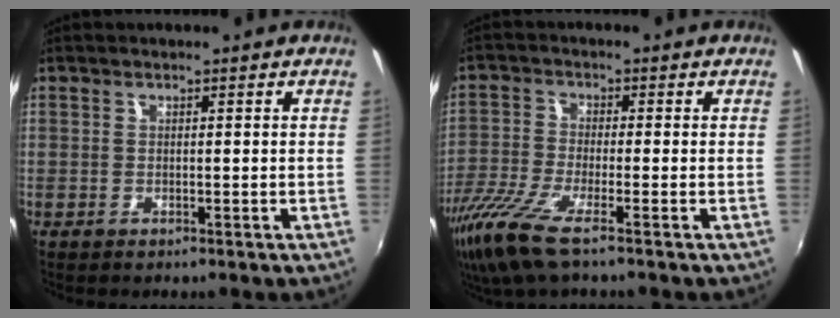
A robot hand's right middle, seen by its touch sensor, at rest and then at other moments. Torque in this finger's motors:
{"motor_torque": [1.20, -0.93, 0.48, 0.18]}